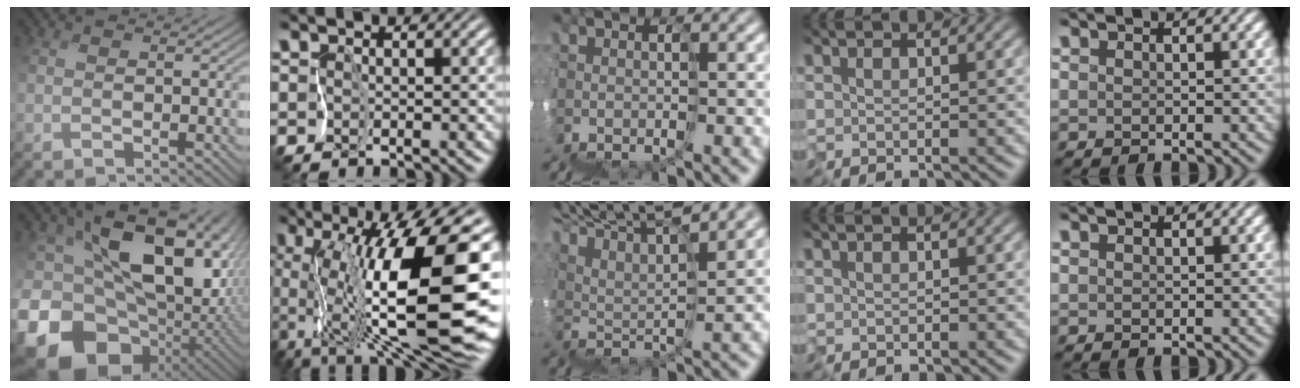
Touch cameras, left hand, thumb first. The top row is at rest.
{"thumb": {"total": 21.3, "force": [-4.9, 14.9, 14.4], "torque": [-0.282, -0.032, -0.080]}, "index": {"total": 14.9, "force": [-0.1, 4.0, 14.4], "torque": [-0.210, -0.005, 0.001]}, "middle": {"total": 8.6, "force": [8.2, 0.5, 2.4], "torque": [-0.056, 0.035, 0.129]}}